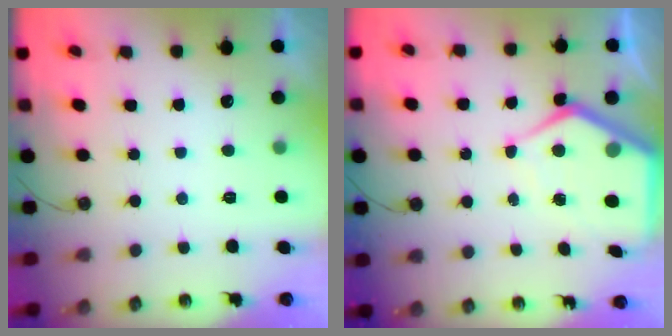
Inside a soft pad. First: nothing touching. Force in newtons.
{"total": 10.1, "press": 10.0, "slide": 1.0}